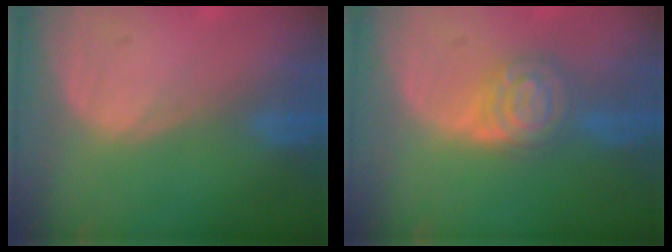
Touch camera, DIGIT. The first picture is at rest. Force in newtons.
{"total": 6.5, "press": 6.5, "slide": 0.5}